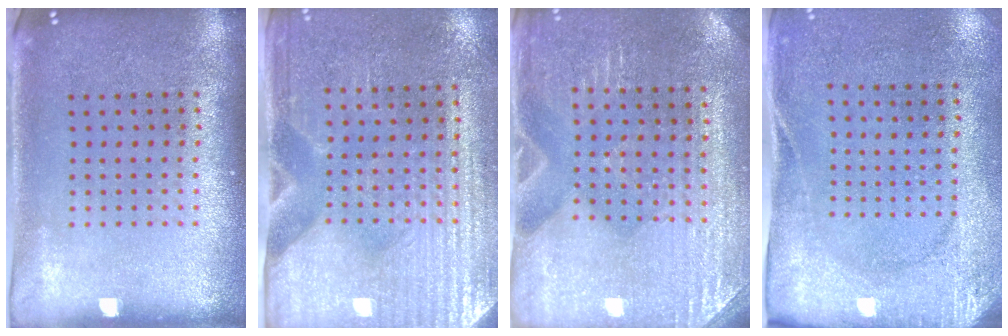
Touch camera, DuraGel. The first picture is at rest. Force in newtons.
{"total": 3.1, "press": 2.8, "slide": 1.4}
{"total": 3.0, "press": 2.9, "slide": 0.2}
{"total": 2.7, "press": 2.1, "slide": 1.7}